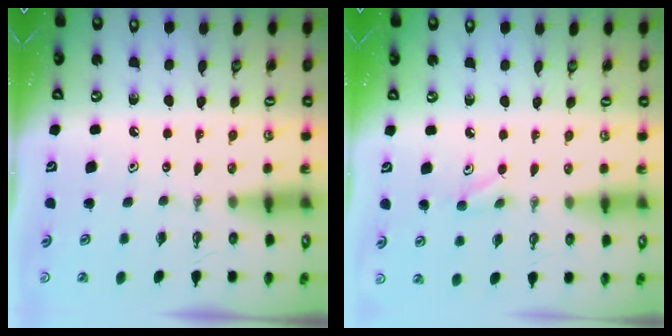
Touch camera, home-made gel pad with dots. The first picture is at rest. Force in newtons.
{"total": 4.5, "press": 4.5, "slide": 0.8}